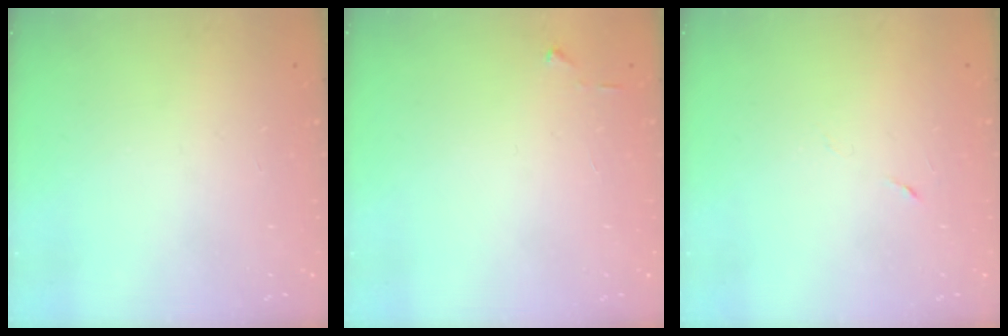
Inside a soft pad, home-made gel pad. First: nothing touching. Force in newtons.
{"total": 3.0, "press": 2.9, "slide": 0.4}
{"total": 2.9, "press": 2.7, "slide": 1.0}